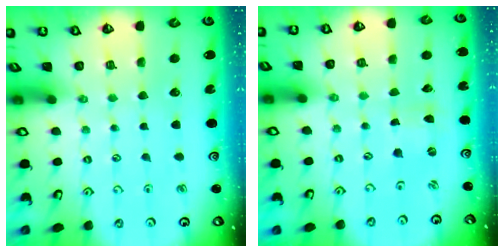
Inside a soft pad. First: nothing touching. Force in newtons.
{"total": 0.0}